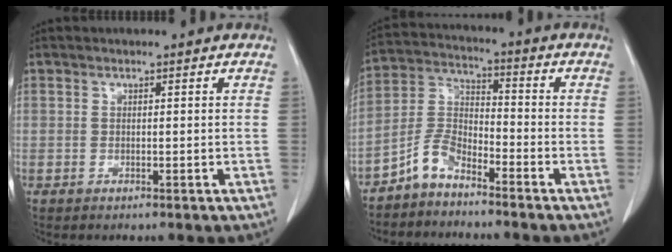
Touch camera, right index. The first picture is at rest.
{"total": 6.0, "force": [-4.8, 2.2, 2.9], "torque": [-0.066, 0.008, -0.105]}